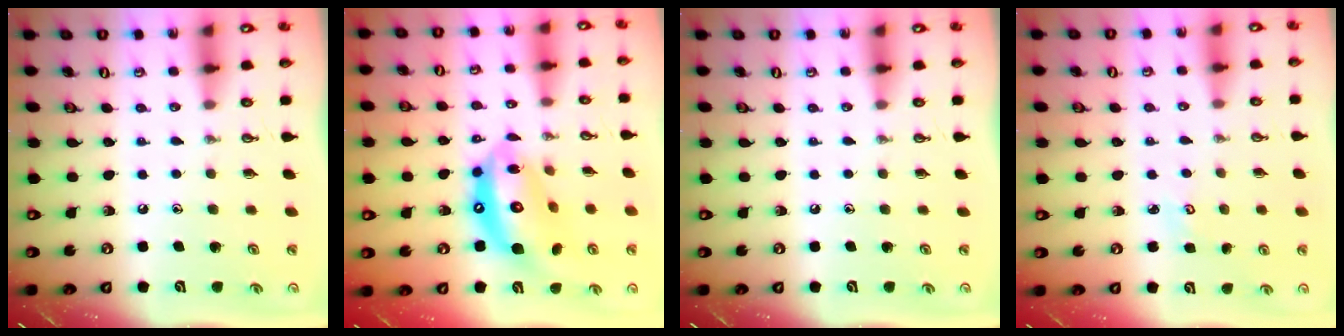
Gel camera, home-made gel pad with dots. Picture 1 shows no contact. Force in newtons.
{"total": 17.2, "press": 17.1, "slide": 1.8}
{"total": 0.0}
{"total": 2.7, "press": 2.7, "slide": 0.3}